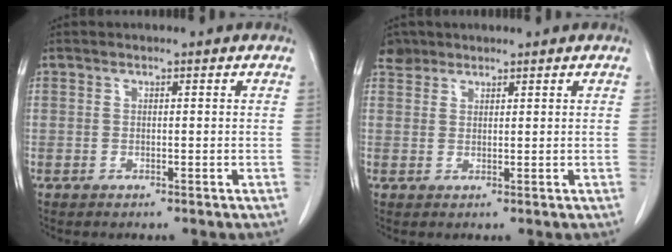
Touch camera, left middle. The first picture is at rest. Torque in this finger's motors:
{"motor_torque": [-0.28, -0.14, 0.03, 0.00]}